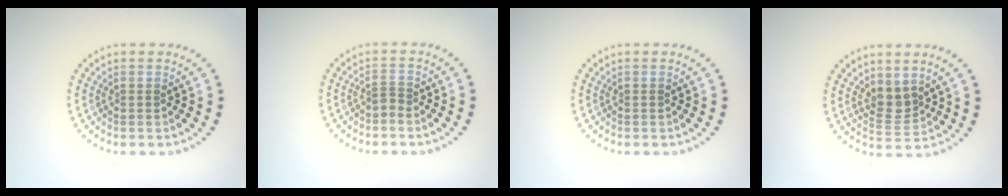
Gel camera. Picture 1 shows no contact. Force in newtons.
{"total": 0.7, "press": 0.4, "slide": 0.6}
{"total": 0.0}
{"total": 2.3, "press": 1.9, "slide": 1.4}